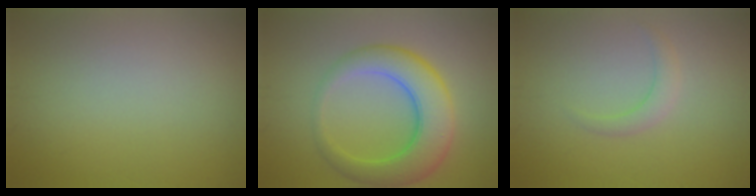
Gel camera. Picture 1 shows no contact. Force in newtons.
{"total": 6.8, "press": 6.8, "slide": 0.2}
{"total": 1.4, "press": 1.4, "slide": 0.0}